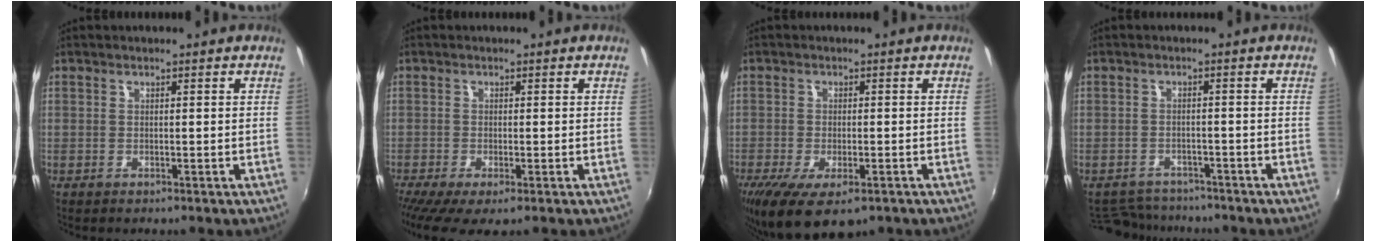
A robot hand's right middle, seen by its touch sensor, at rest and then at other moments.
{"total": 4.0, "force": [-2.4, 0.6, 3.2], "torque": [-0.070, -0.022, -0.041]}
{"total": 10.1, "force": [-6.0, 4.1, 7.1], "torque": [-0.151, -0.042, -0.096]}
{"total": 7.8, "force": [-7.1, 2.9, 1.4], "torque": [-0.046, 0.004, -0.110]}